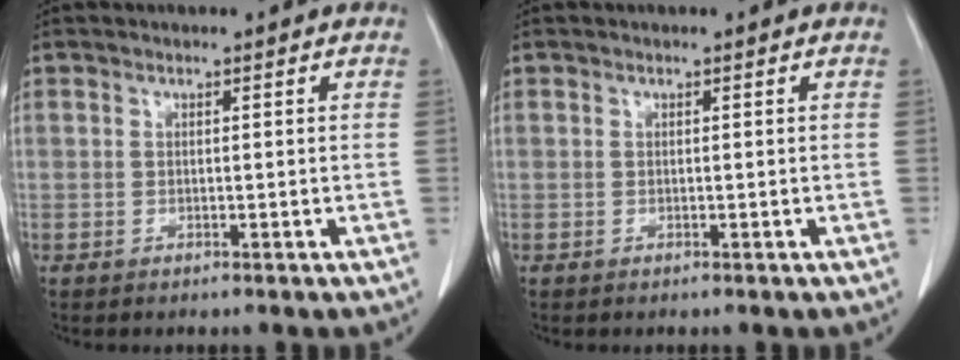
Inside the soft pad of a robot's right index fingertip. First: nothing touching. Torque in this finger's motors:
{"motor_torque": [0.00, 0.00, 0.00, 0.00]}